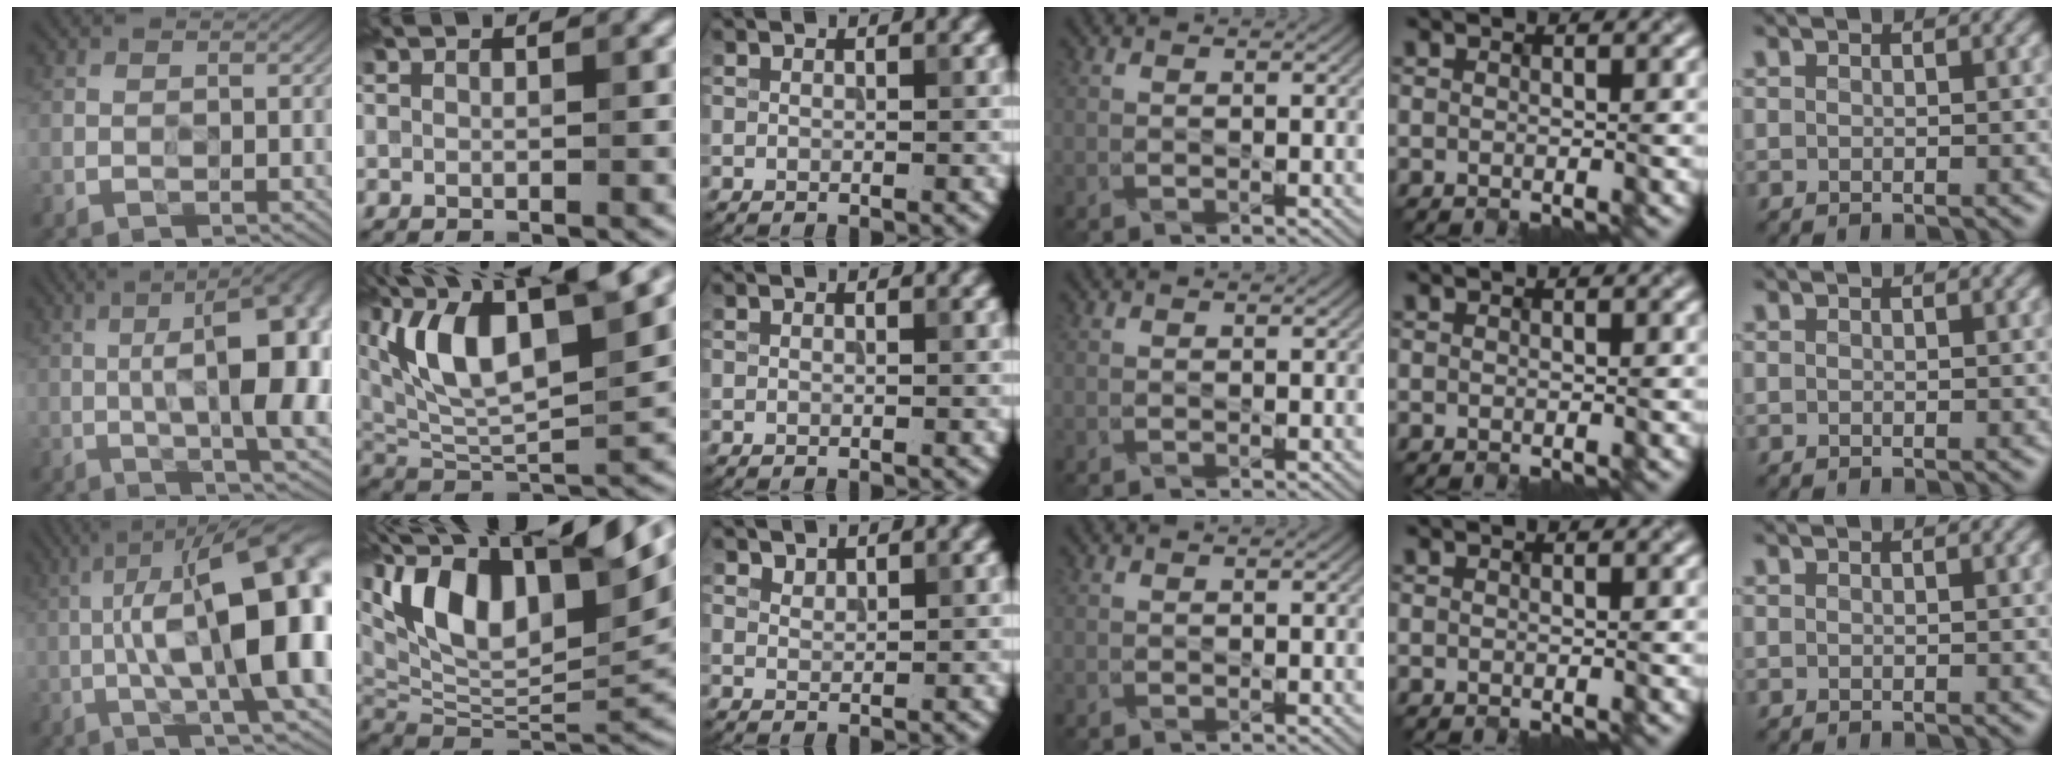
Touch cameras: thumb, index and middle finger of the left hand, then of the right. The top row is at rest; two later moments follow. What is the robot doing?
{"motion": "close", "object": "medicine box"}